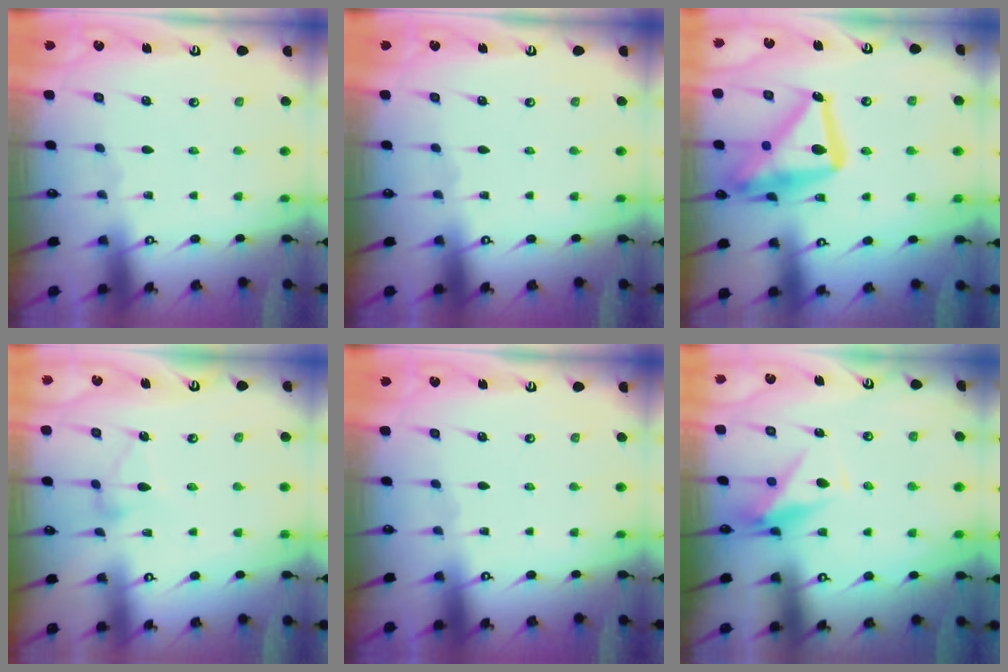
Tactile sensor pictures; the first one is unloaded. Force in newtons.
{"total": 0.0}
{"total": 22.3, "press": 22.2, "slide": 2.1}
{"total": 7.0, "press": 7.0, "slide": 0.3}
{"total": 0.0}
{"total": 9.3, "press": 9.2, "slide": 1.3}